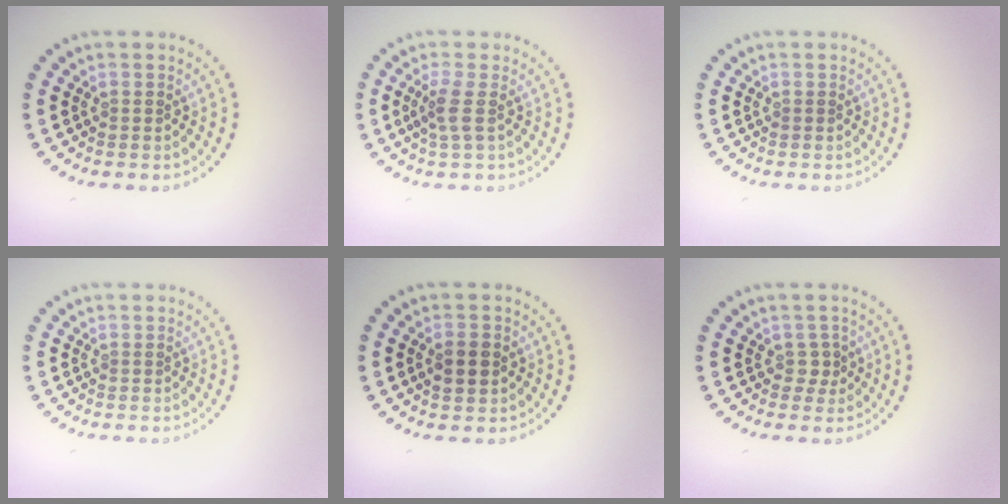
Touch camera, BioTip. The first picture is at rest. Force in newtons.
{"total": 1.9, "press": 1.4, "slide": 1.2}
{"total": 0.0}
{"total": 0.0}
{"total": 2.3, "press": 2.3, "slide": 0.2}
{"total": 1.1, "press": 0.9, "slide": 0.7}